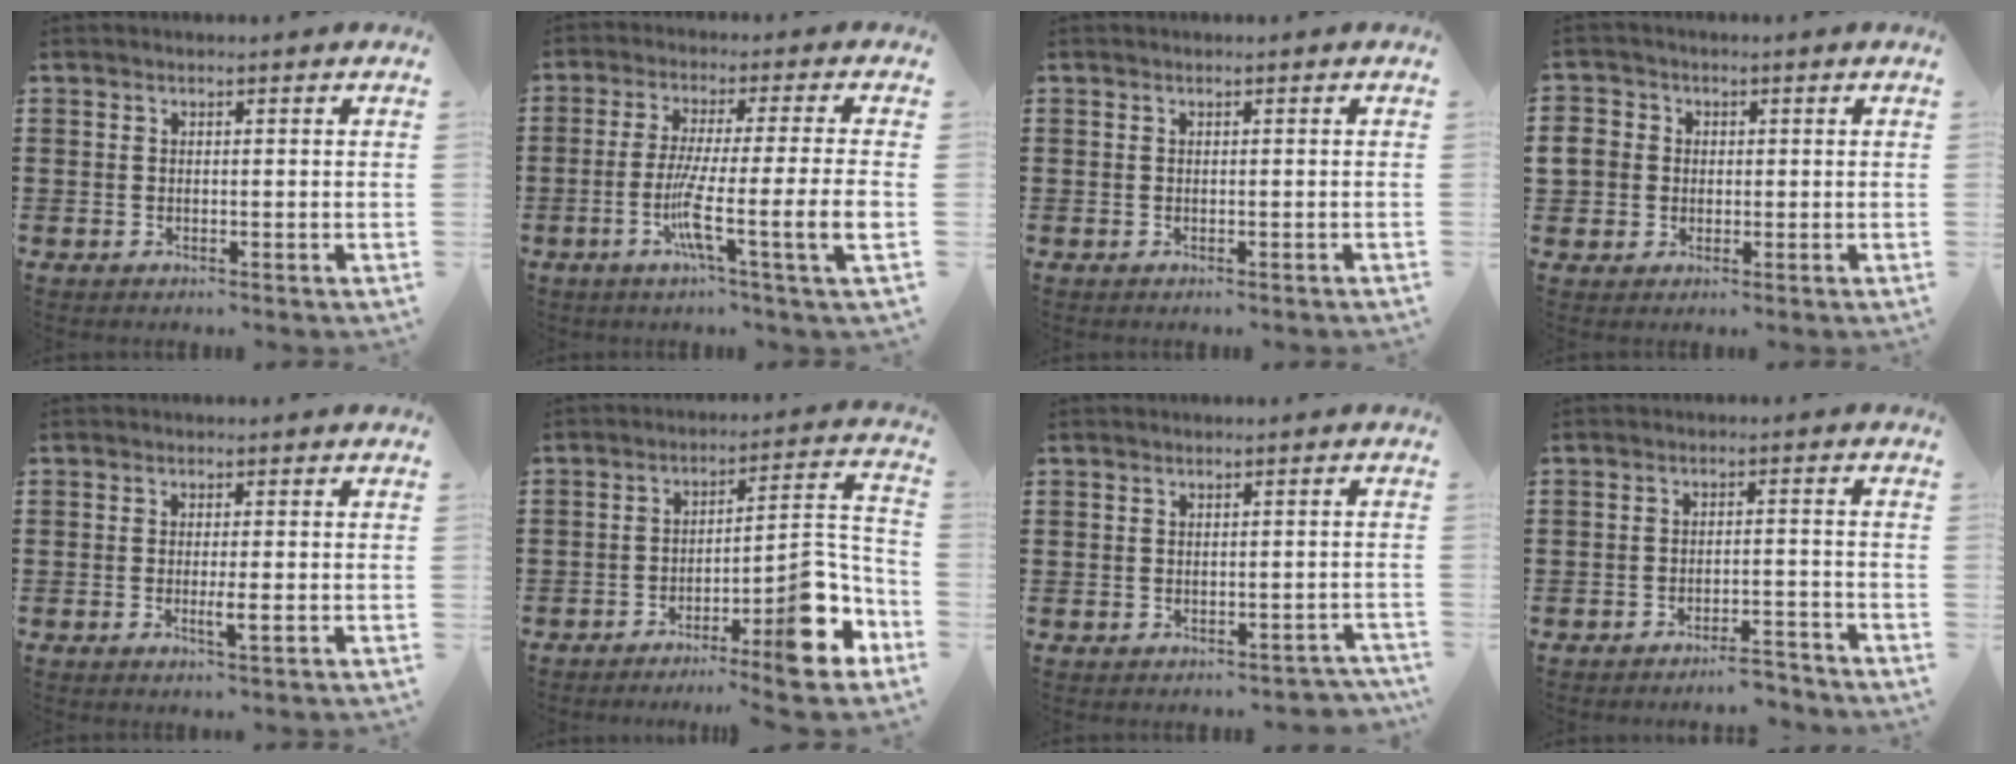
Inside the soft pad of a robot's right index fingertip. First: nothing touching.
{"total": 10.6, "force": [-2.7, 0.3, 10.2], "torque": [-0.197, -0.014, -0.055]}
{"total": 0.0}
{"total": 4.1, "force": [0.2, 3.9, 1.3], "torque": [-0.055, 0.008, -0.002]}
{"total": 2.3, "force": [-0.5, 0.1, 2.2], "torque": [-0.045, -0.006, -0.012]}
{"total": 10.3, "force": [-6.0, 1.8, 8.1], "torque": [-0.107, -0.002, -0.109]}
{"total": 1.1, "force": [-0.7, 0.8, 0.2], "torque": [-0.006, 0.002, -0.016]}
{"total": 3.4, "force": [-3.3, 0.1, 0.8], "torque": [-0.018, 0.002, -0.069]}